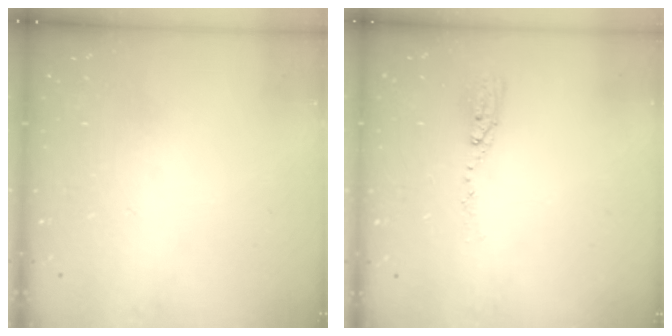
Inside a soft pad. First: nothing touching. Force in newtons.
{"total": 4.8, "press": 4.7, "slide": 0.4}